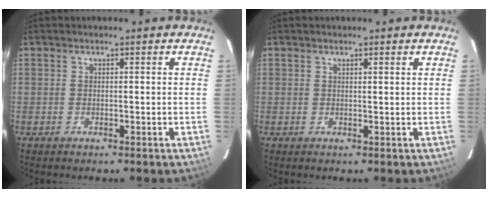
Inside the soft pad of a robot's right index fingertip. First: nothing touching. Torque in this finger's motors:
{"motor_torque": [-0.10, 0.00, -0.03, 0.00]}